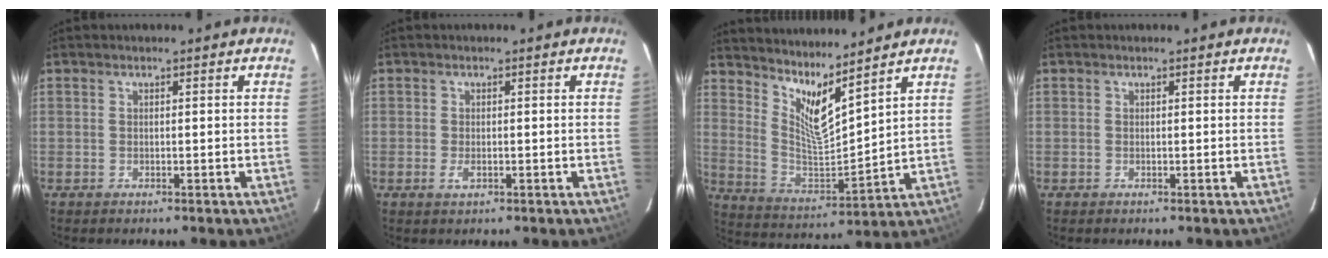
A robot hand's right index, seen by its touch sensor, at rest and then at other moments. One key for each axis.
{"total": 1.8, "fx": -0.7, "fy": 0.8, "fz": 1.5, "tx": -0.029, "ty": -0.003, "tz": -0.011}
{"total": 10.3, "fx": 8.6, "fy": 0.4, "fz": 5.6, "tx": -0.095, "ty": -0.026, "tz": 0.163}
{"total": 0.0}